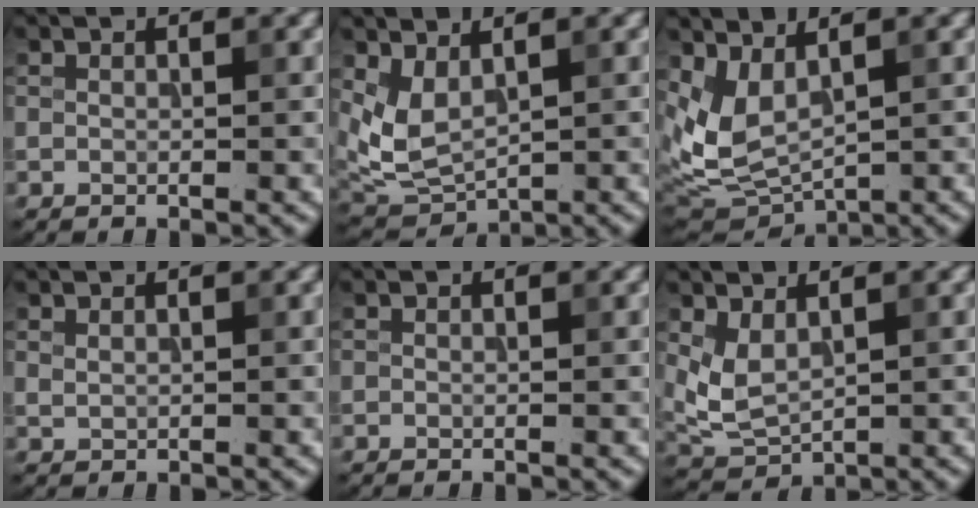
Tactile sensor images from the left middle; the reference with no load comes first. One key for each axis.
{"total": 3.6, "fx": 1.3, "fy": 2.1, "fz": 2.7, "tx": -0.064, "ty": -0.007, "tz": 0.035}
{"total": 4.9, "fx": 1.9, "fy": 2.5, "fz": 3.7, "tx": -0.090, "ty": -0.014, "tz": 0.049}
{"total": 0.5, "fx": 0.4, "fy": 0.2, "fz": 0.3, "tx": -0.008, "ty": 0.000, "tz": 0.011}
{"total": 0.0}
{"total": 2.9, "fx": 1.0, "fy": 1.7, "fz": 2.2, "tx": -0.054, "ty": -0.004, "tz": 0.028}